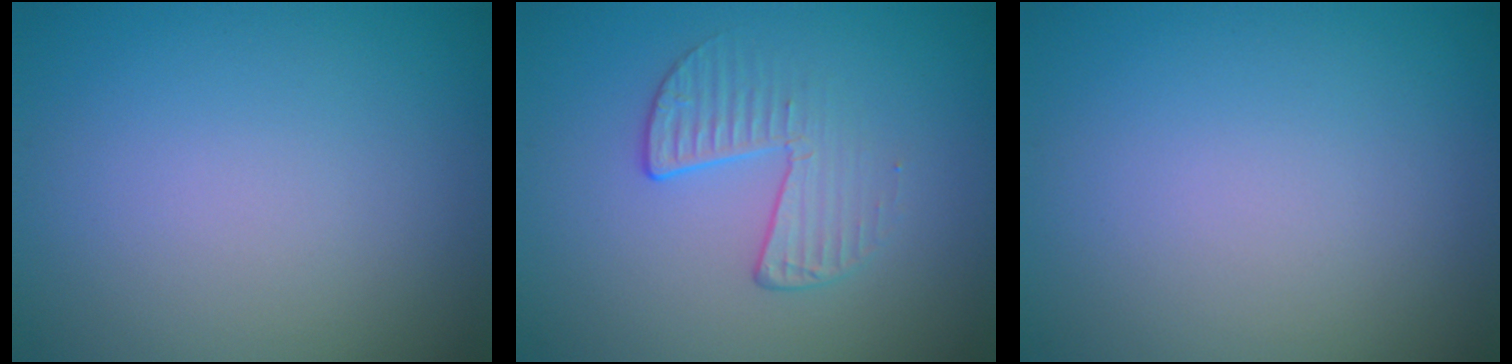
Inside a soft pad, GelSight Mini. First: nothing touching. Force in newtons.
{"total": 2.2, "press": 1.3, "slide": 1.8}
{"total": 0.0}